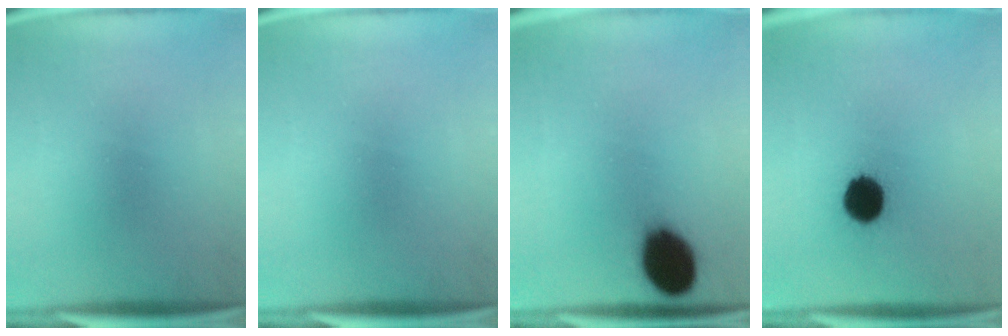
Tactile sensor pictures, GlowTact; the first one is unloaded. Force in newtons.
{"total": 0.0}
{"total": 13.2}
{"total": 10.1}